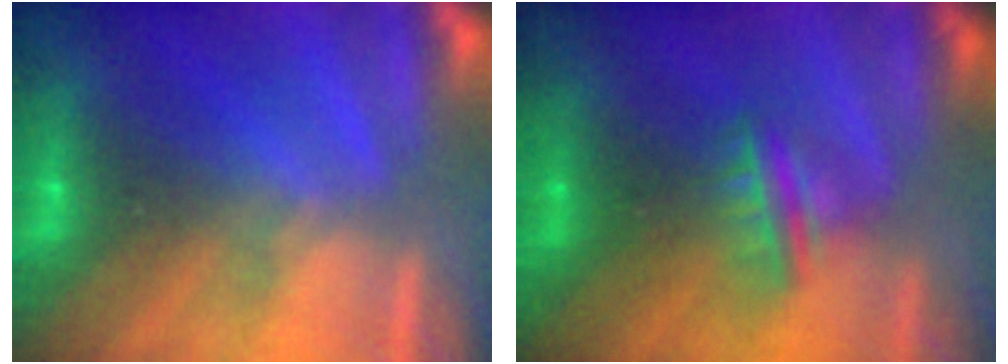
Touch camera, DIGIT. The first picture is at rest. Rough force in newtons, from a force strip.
{"total": 3.0}